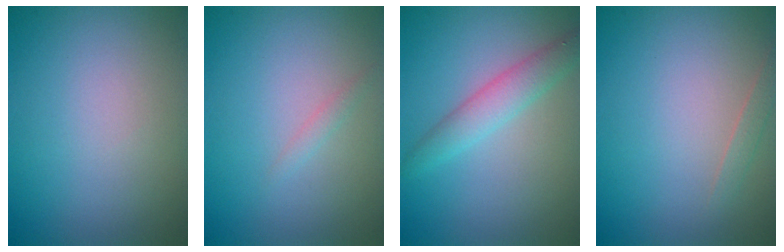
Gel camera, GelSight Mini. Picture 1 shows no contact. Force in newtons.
{"total": 0.7, "press": 0.7, "slide": 0.1}
{"total": 2.8, "press": 2.8, "slide": 0.0}
{"total": 0.9, "press": 0.9, "slide": 0.0}